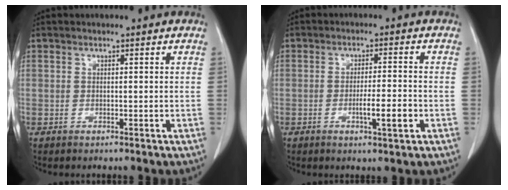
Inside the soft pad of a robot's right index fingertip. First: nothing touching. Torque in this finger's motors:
{"motor_torque": [0.67, -0.49, 0.21, 0.07]}